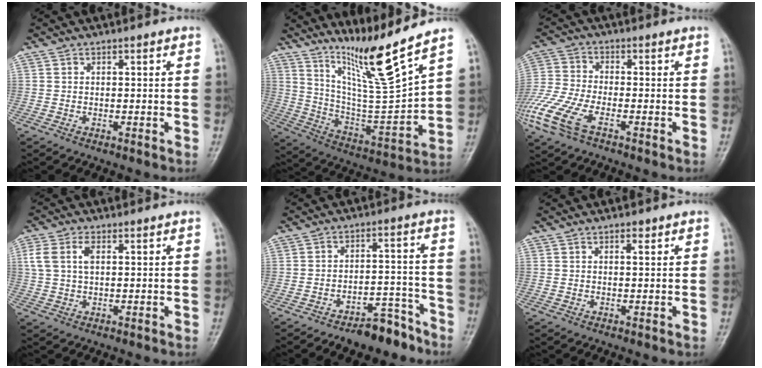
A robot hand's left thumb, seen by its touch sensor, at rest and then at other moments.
{"total": 14.8, "force": [11.2, -1.0, 9.7], "torque": [-0.157, -0.085, 0.214]}
{"total": 11.3, "force": [-5.7, 4.8, 8.5], "torque": [-0.209, 0.005, -0.115]}
{"total": 4.8, "force": [1.6, 2.4, 3.8], "torque": [-0.087, 0.011, 0.035]}
{"total": 8.1, "force": [-6.3, 3.5, 3.7], "torque": [-0.031, 0.053, -0.095]}
{"total": 1.3, "force": [0.8, 0.5, 0.9], "torque": [-0.010, -0.003, 0.011]}